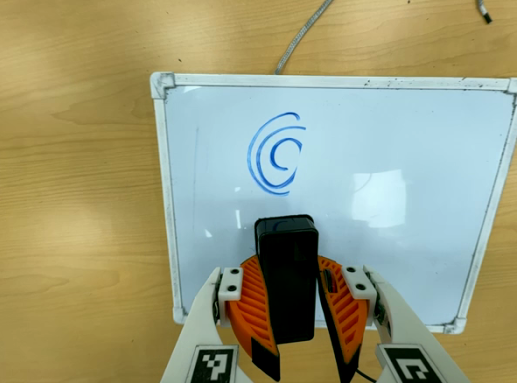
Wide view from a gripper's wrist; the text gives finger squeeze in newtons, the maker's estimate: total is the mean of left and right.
{"total": 12.2, "left": 11.3, "right": 13.2}